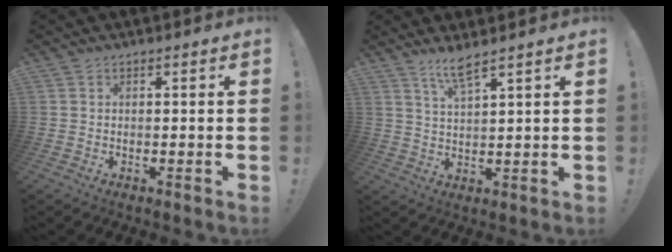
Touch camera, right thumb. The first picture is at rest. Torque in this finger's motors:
{"motor_torque": [0.01, 0.01, 0.44, 0.34, 0.00]}